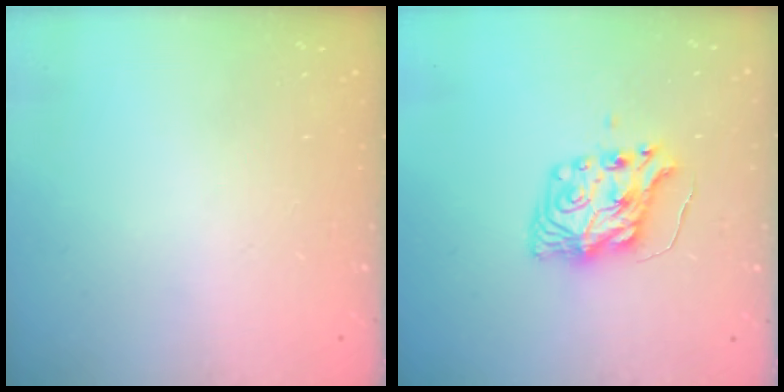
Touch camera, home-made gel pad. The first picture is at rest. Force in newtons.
{"total": 8.4, "press": 8.3, "slide": 0.5}